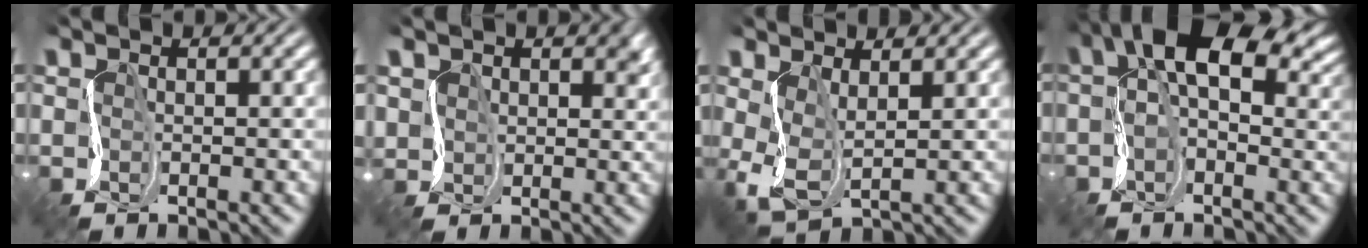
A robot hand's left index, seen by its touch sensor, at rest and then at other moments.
{"total": 2.2, "force": [1.1, 1.9, 0.0], "torque": [-0.027, -0.005, 0.025]}
{"total": 2.4, "force": [0.1, 1.1, 2.1], "torque": [-0.071, -0.007, 0.008]}
{"total": 10.8, "force": [3.2, 6.5, 7.9], "torque": [-0.121, 0.013, 0.050]}